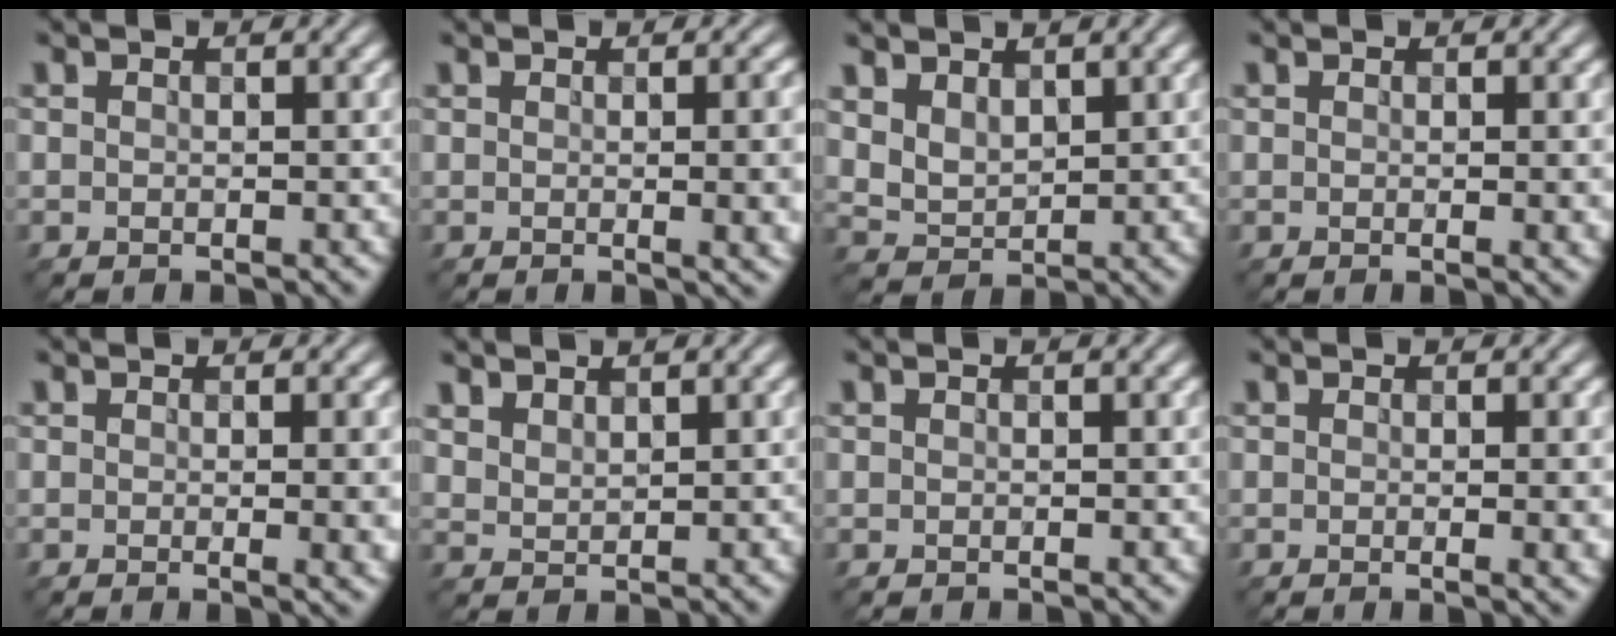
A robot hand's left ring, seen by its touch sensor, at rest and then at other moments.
{"total": 6.3, "force": [0.0, 2.6, 5.7], "torque": [-0.036, -0.002, 0.009]}
{"total": 3.2, "force": [1.9, 2.0, 1.7], "torque": [-0.045, -0.004, 0.043]}
{"total": 2.2, "force": [0.2, 0.6, 2.1], "torque": [-0.021, 0.000, 0.001]}
{"total": 4.8, "force": [-0.2, 1.6, 4.5], "torque": [-0.041, -0.007, 0.004]}
{"total": 2.0, "force": [1.9, 0.6, 0.5], "torque": [-0.014, 0.001, 0.043]}
{"total": 0.0}
{"total": 3.4, "force": [-0.1, 1.0, 3.3], "torque": [-0.032, 0.000, -0.001]}